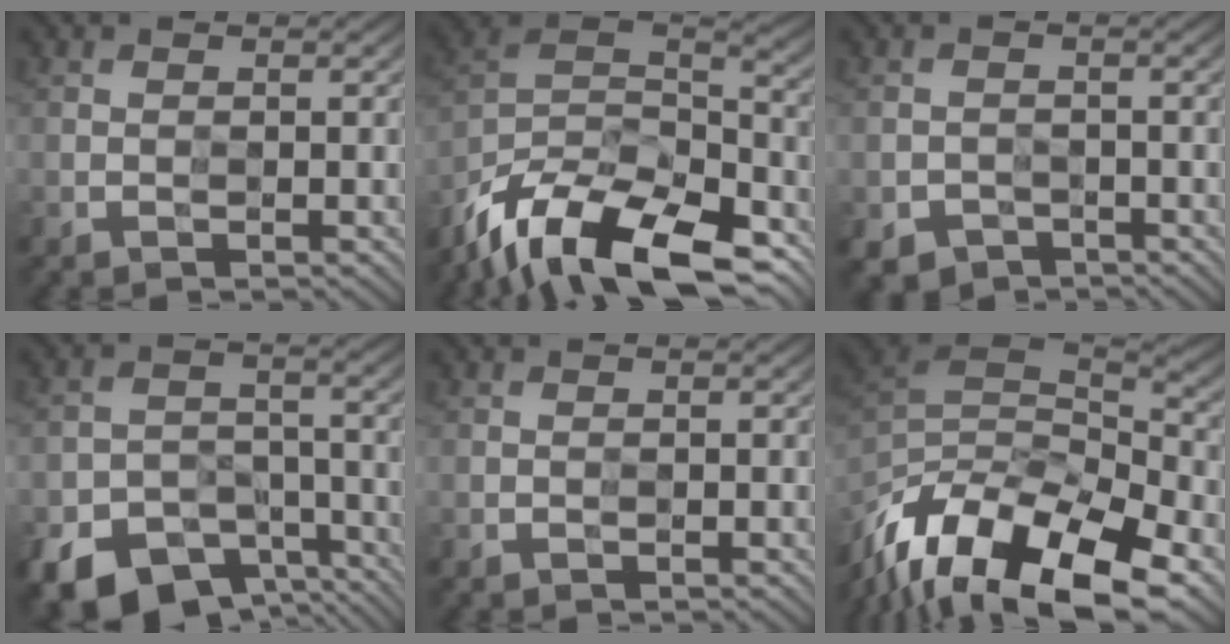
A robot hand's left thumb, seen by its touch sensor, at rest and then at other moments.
{"total": 18.0, "force": [-14.3, 6.9, 8.5], "torque": [-0.194, -0.043, -0.230]}
{"total": 1.8, "force": [-1.2, 1.0, -0.9], "torque": [0.016, -0.004, -0.022]}
{"total": 9.7, "force": [-7.6, 5.5, 2.5], "torque": [-0.036, -0.017, -0.127]}
{"total": 0.0}
{"total": 17.1, "force": [-12.9, 6.4, 9.2], "torque": [-0.203, -0.022, -0.199]}